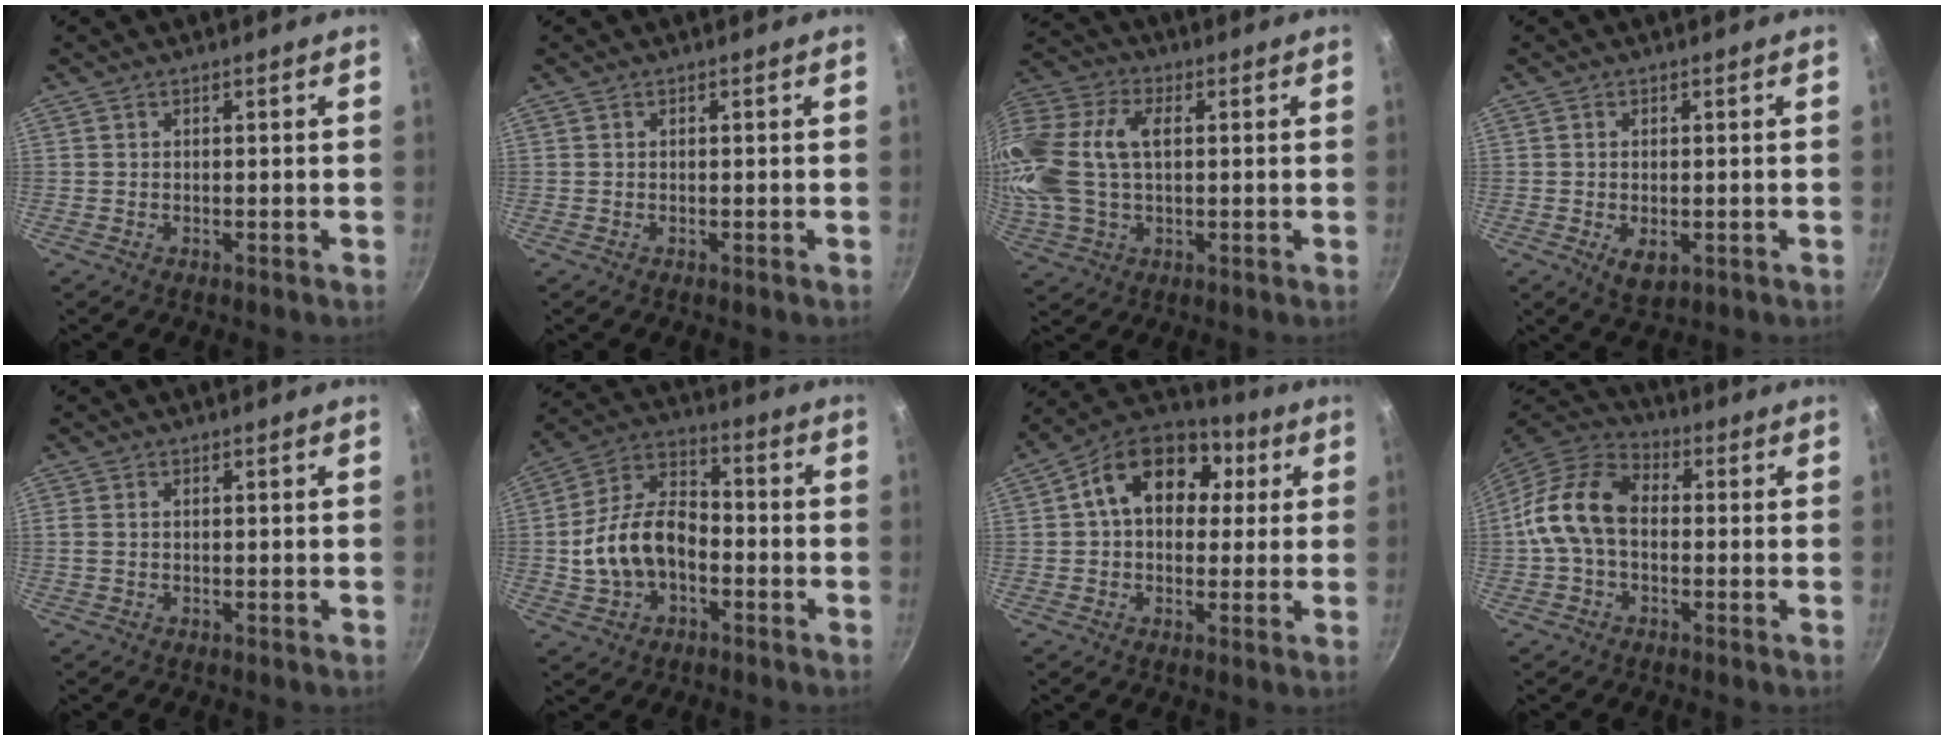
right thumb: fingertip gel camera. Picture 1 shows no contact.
{"total": 0.0}
{"total": 20.9, "force": [2.6, 13.3, 15.9], "torque": [-0.355, 0.032, 0.042]}
{"total": 4.1, "force": [-0.9, 2.3, 3.2], "torque": [-0.053, -0.014, -0.009]}
{"total": 1.3, "force": [0.1, 0.9, 1.0], "torque": [-0.020, 0.002, 0.000]}
{"total": 14.2, "force": [-2.8, 9.3, 10.3], "torque": [-0.166, 0.043, -0.060]}
{"total": 16.4, "force": [3.7, 11.9, 10.7], "torque": [-0.142, 0.025, 0.042]}
{"total": 12.9, "force": [-0.3, 8.9, 9.3], "torque": [-0.158, 0.036, -0.026]}